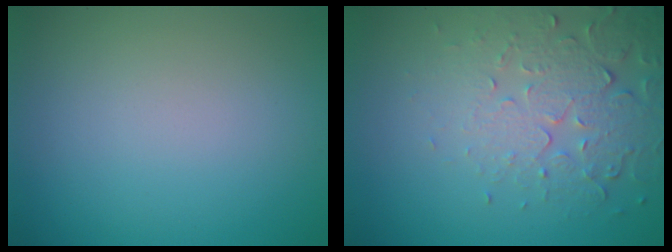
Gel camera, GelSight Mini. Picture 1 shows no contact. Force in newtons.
{"total": 5.2, "press": 3.8, "slide": 3.5}